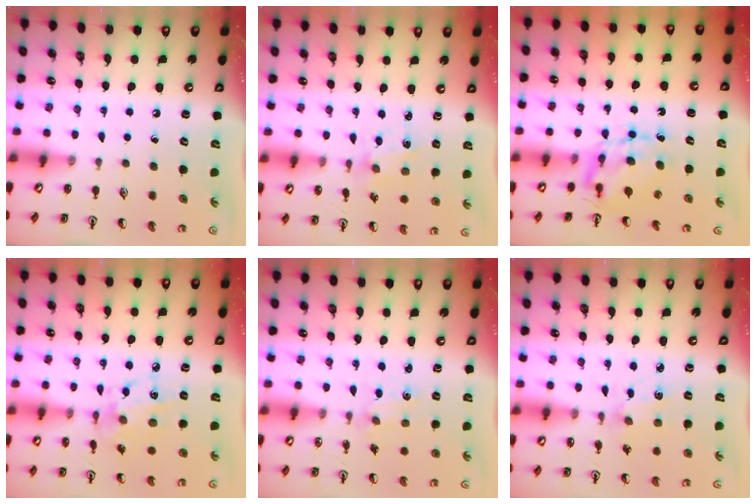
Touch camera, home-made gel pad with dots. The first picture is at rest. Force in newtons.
{"total": 1.9, "press": 1.8, "slide": 0.5}
{"total": 7.0, "press": 6.9, "slide": 0.7}
{"total": 8.5, "press": 8.5, "slide": 0.5}
{"total": 1.1, "press": 1.1, "slide": 0.4}
{"total": 1.9, "press": 1.9, "slide": 0.4}